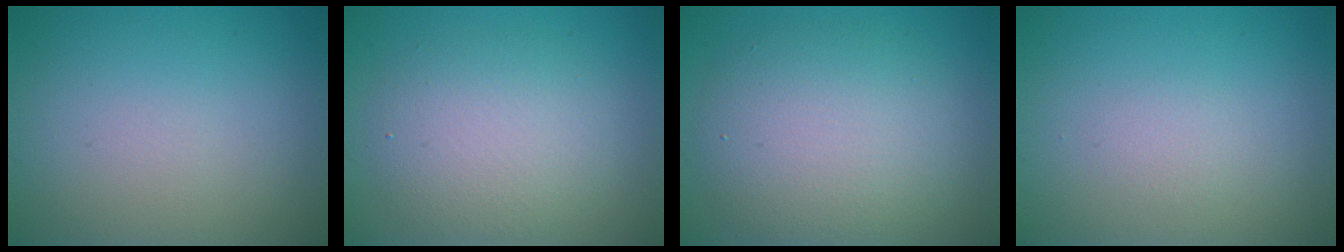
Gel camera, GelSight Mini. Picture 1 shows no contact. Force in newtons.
{"total": 4.8, "press": 4.8, "slide": 0.5}
{"total": 6.7, "press": 6.7, "slide": 0.3}
{"total": 0.9, "press": 0.9, "slide": 0.1}